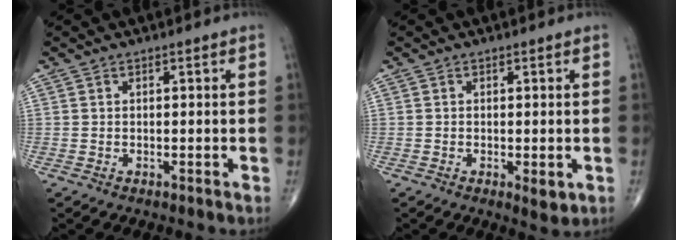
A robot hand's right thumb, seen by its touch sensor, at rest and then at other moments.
{"total": 2.6, "force": [-0.7, 1.0, 2.4], "torque": [-0.035, -0.008, -0.009]}